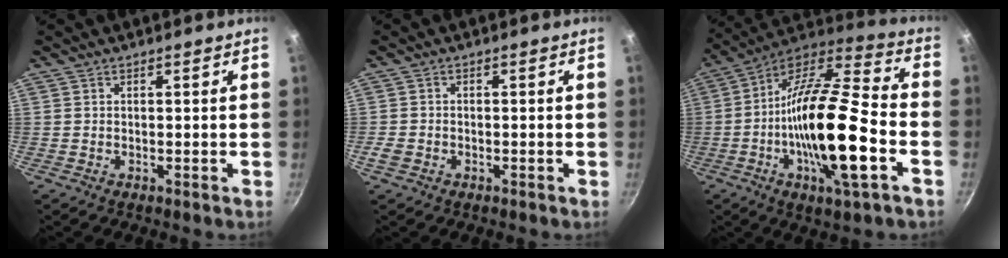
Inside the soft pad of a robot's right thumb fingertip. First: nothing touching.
{"total": 2.3, "force": [-1.0, 1.7, 1.1], "torque": [-0.025, 0.005, -0.018]}
{"total": 23.4, "force": [-5.6, 6.5, 21.8], "torque": [-0.380, 0.025, -0.117]}